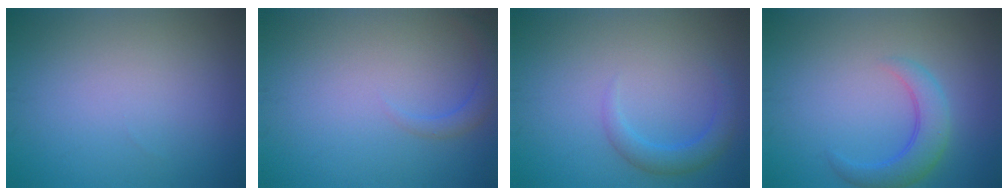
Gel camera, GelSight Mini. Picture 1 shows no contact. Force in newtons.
{"total": 1.6, "press": 1.6, "slide": 0.2}
{"total": 2.4, "press": 2.4, "slide": 0.1}
{"total": 3.7, "press": 3.7, "slide": 0.2}